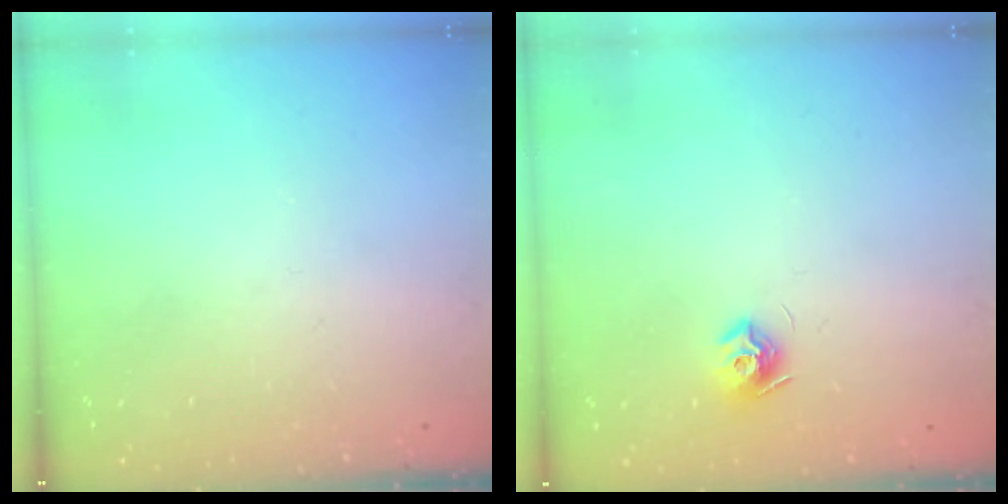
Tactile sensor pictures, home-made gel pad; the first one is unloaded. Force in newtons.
{"total": 7.8, "press": 7.8, "slide": 0.2}